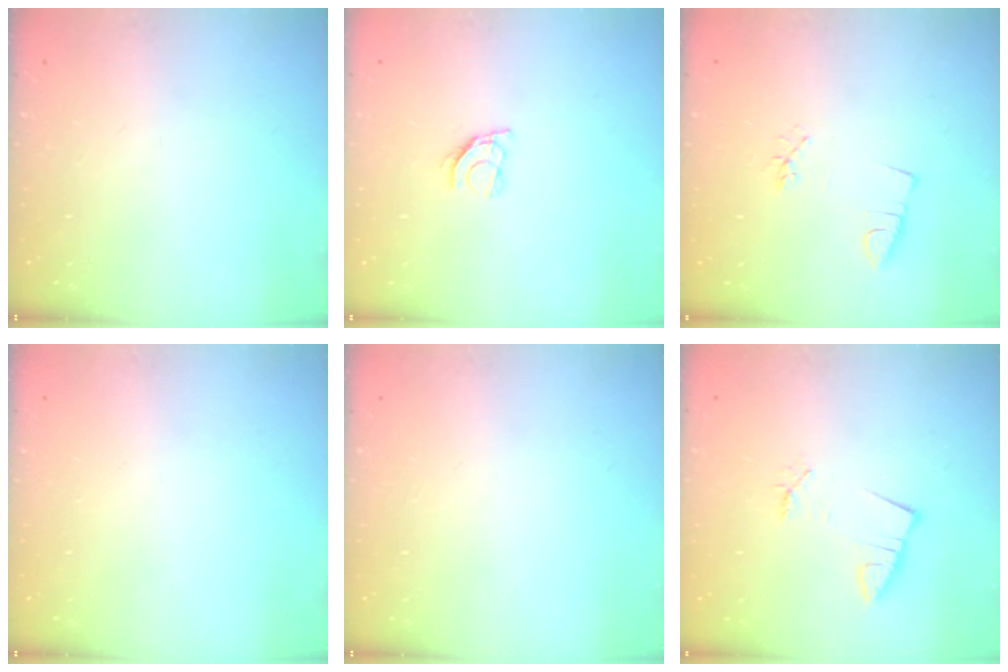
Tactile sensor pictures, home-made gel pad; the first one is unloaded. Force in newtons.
{"total": 5.4, "press": 5.3, "slide": 0.8}
{"total": 2.2, "press": 1.7, "slide": 1.4}
{"total": 0.0}
{"total": 0.0}
{"total": 1.8, "press": 1.8, "slide": 0.1}